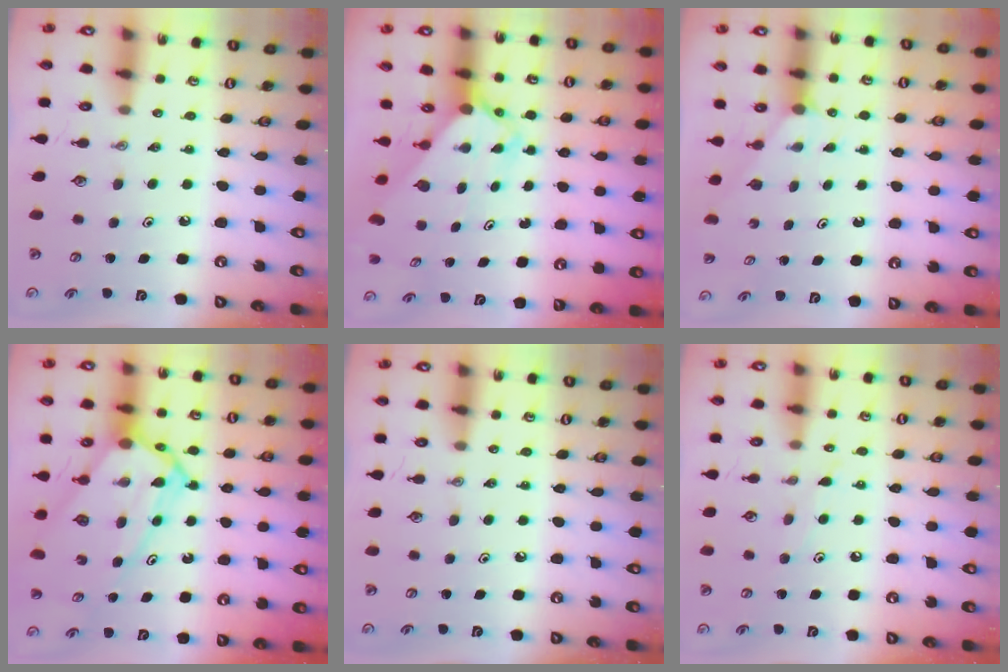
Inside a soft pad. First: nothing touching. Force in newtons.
{"total": 2.8, "press": 2.8, "slide": 0.1}
{"total": 1.4, "press": 1.4, "slide": 0.1}
{"total": 13.6, "press": 13.6, "slide": 1.3}
{"total": 0.0}
{"total": 5.4, "press": 5.4, "slide": 0.4}